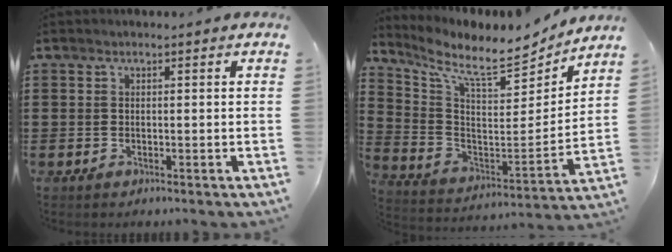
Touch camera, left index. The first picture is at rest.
{"total": 9.5, "force": [8.2, 1.6, 4.5], "torque": [-0.117, -0.059, 0.135]}